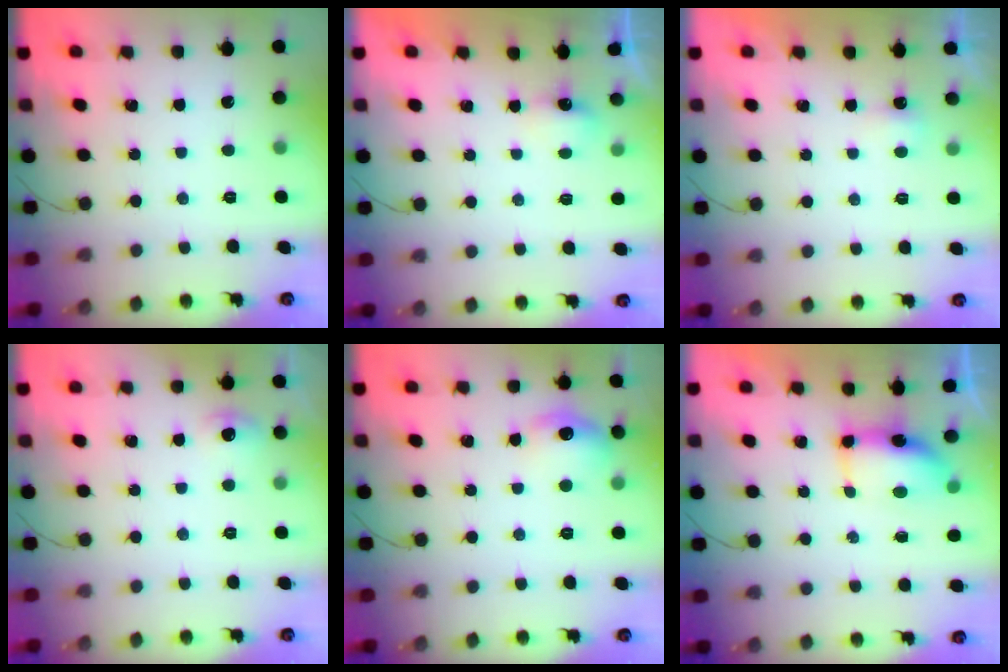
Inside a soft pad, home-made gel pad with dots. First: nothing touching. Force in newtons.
{"total": 2.5, "press": 2.5, "slide": 0.6}
{"total": 2.4, "press": 2.3, "slide": 0.5}
{"total": 12.3, "press": 5.3, "slide": 11.1}
{"total": 9.9, "press": 9.8, "slide": 1.0}
{"total": 7.0, "press": 6.9, "slide": 1.1}